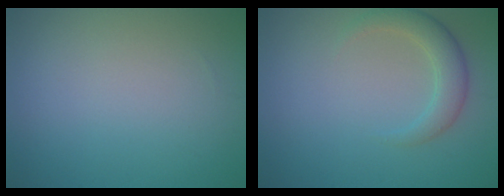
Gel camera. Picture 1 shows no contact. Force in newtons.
{"total": 2.6, "press": 2.6, "slide": 0.2}